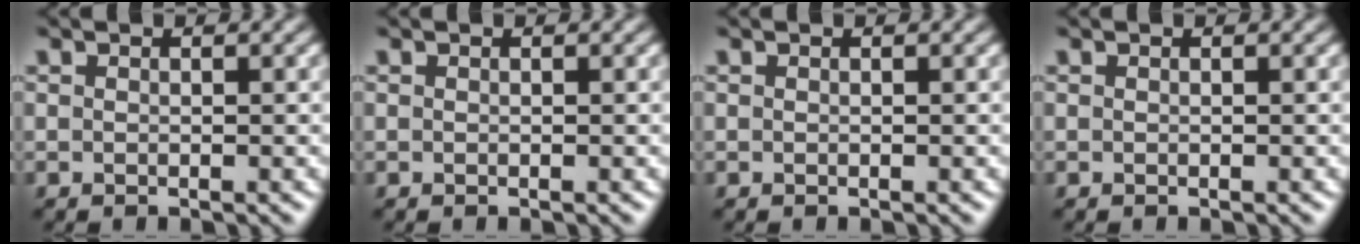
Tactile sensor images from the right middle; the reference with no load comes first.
{"total": 0.0}
{"total": 0.0}
{"total": 0.0}